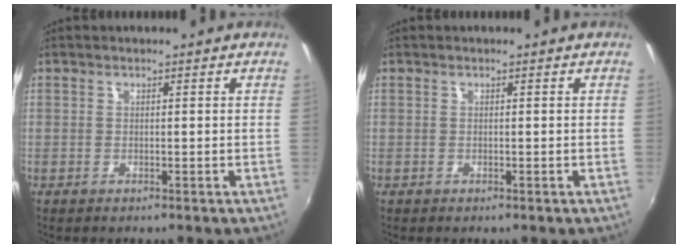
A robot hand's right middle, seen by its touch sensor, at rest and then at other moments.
{"total": 0.0}